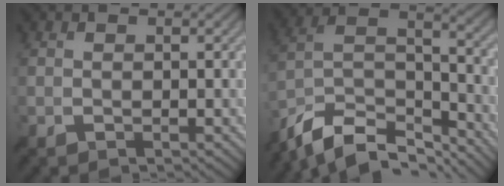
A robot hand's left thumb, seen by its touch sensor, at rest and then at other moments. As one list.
[{"total": 12.0, "force": [-9.4, 4.3, 6.1], "torque": [-0.140, 0.001, -0.175]}]